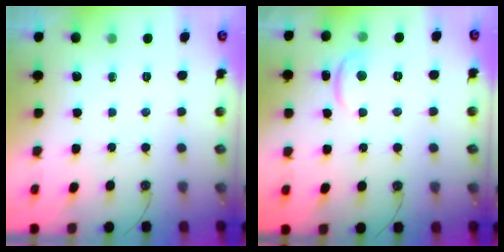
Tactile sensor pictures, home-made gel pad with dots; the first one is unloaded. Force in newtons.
{"total": 1.0, "press": 0.9, "slide": 0.5}